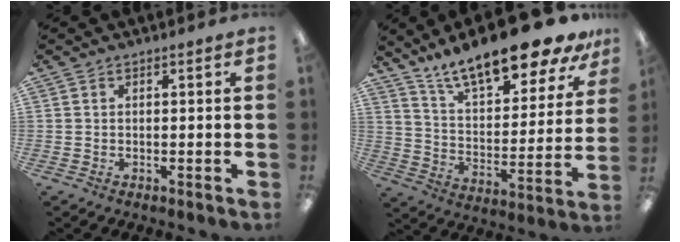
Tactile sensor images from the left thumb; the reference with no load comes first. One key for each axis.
{"total": 19.4, "fx": 16.0, "fy": 5.2, "fz": 9.7, "tx": -0.165, "ty": -0.111, "tz": 0.276}